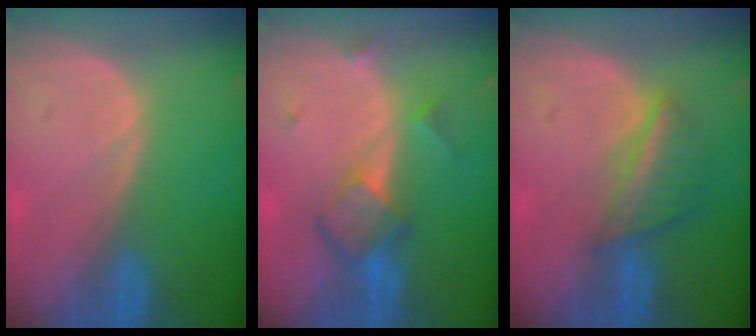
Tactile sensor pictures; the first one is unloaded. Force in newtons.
{"total": 6.0, "press": 5.2, "slide": 3.0}
{"total": 5.6, "press": 5.3, "slide": 1.7}